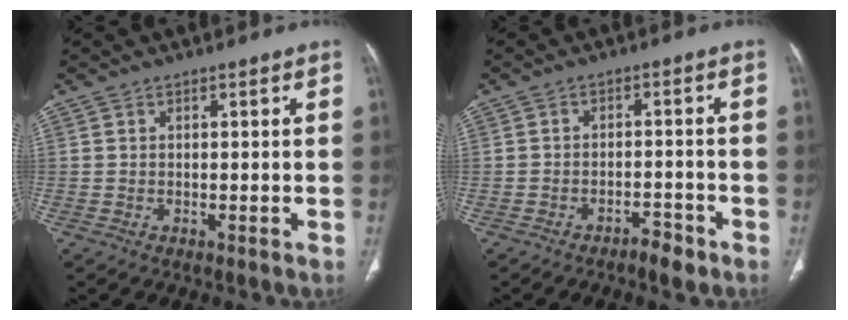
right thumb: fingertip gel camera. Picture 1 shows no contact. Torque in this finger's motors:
{"motor_torque": [0.23, 0.44, -0.14, 0.02, 0.09]}